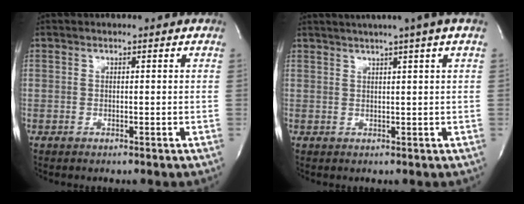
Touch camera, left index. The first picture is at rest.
{"total": 6.6, "force": [4.6, -1.6, 4.4], "torque": [-0.063, 0.014, 0.054]}